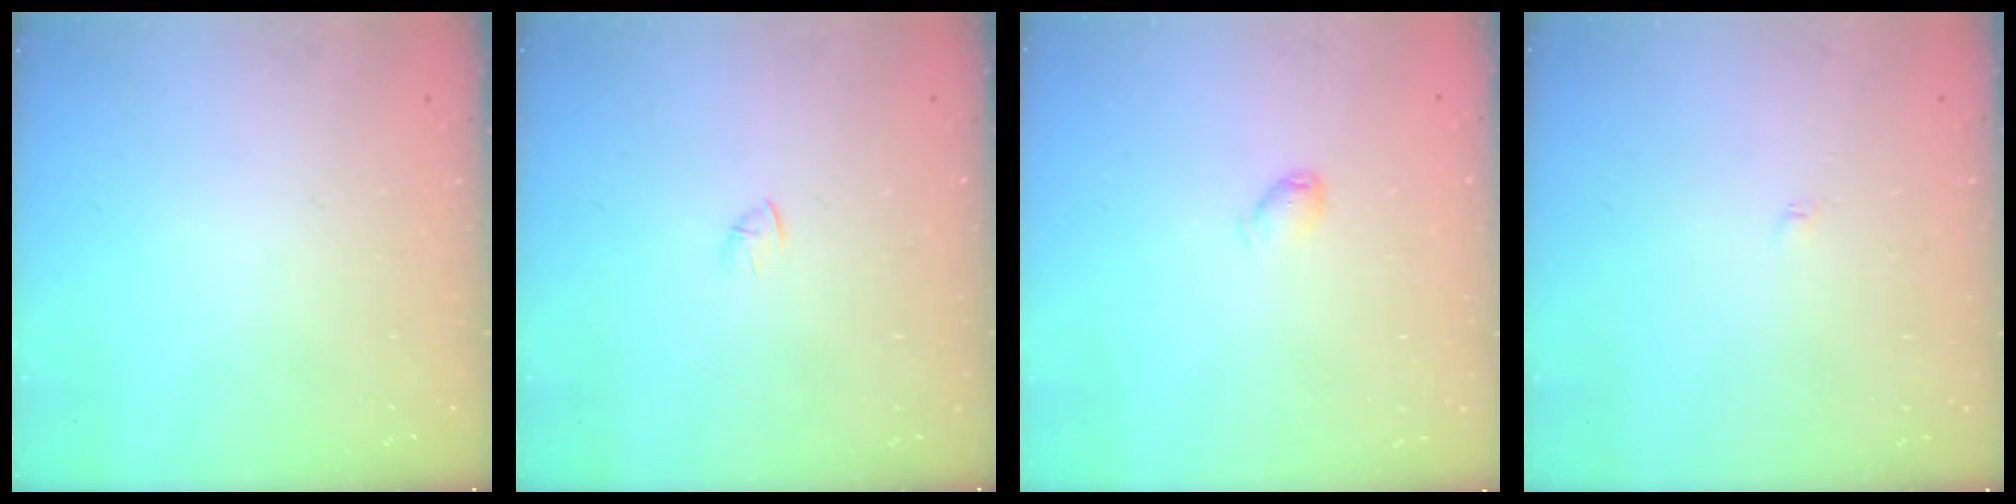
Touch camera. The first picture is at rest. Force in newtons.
{"total": 1.2, "press": 1.1, "slide": 0.3}
{"total": 3.2, "press": 3.1, "slide": 0.4}
{"total": 1.8, "press": 1.7, "slide": 0.3}